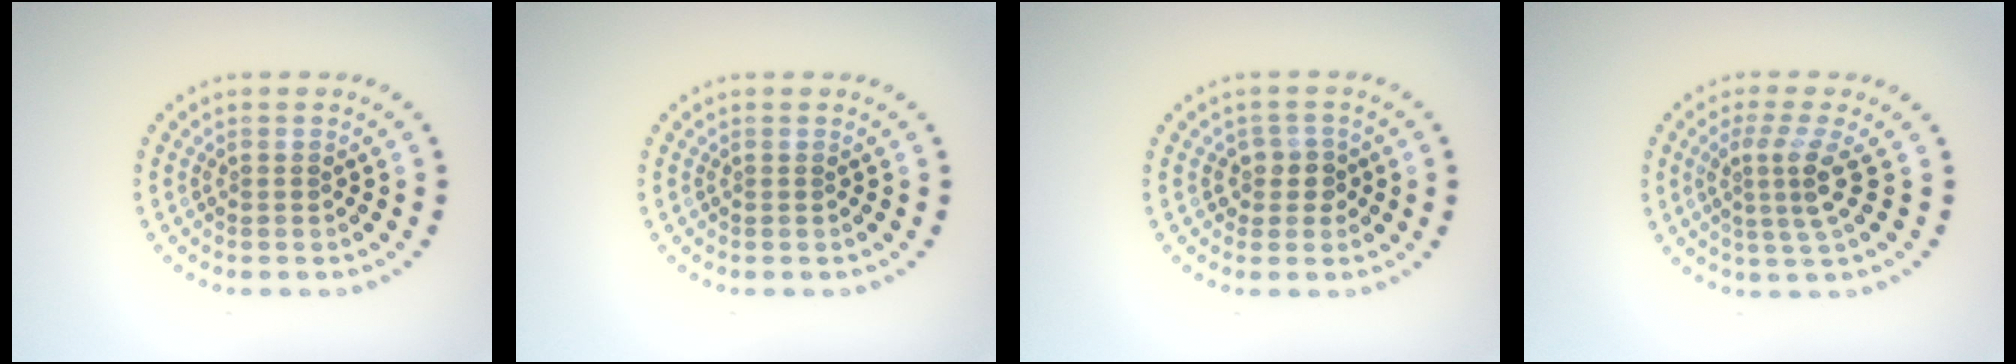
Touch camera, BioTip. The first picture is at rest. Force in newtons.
{"total": 0.0}
{"total": 1.8, "press": 1.6, "slide": 0.9}
{"total": 3.2, "press": 2.2, "slide": 2.2}